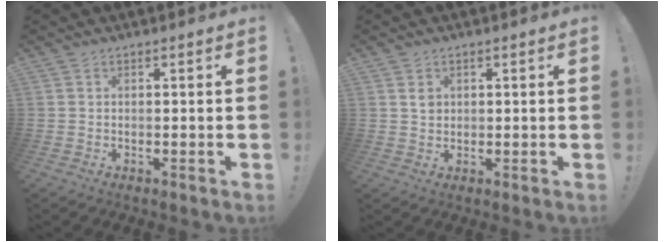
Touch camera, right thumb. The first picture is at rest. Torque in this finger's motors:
{"motor_torque": [0.01, -0.01, 0.15, 0.13, 0.00]}